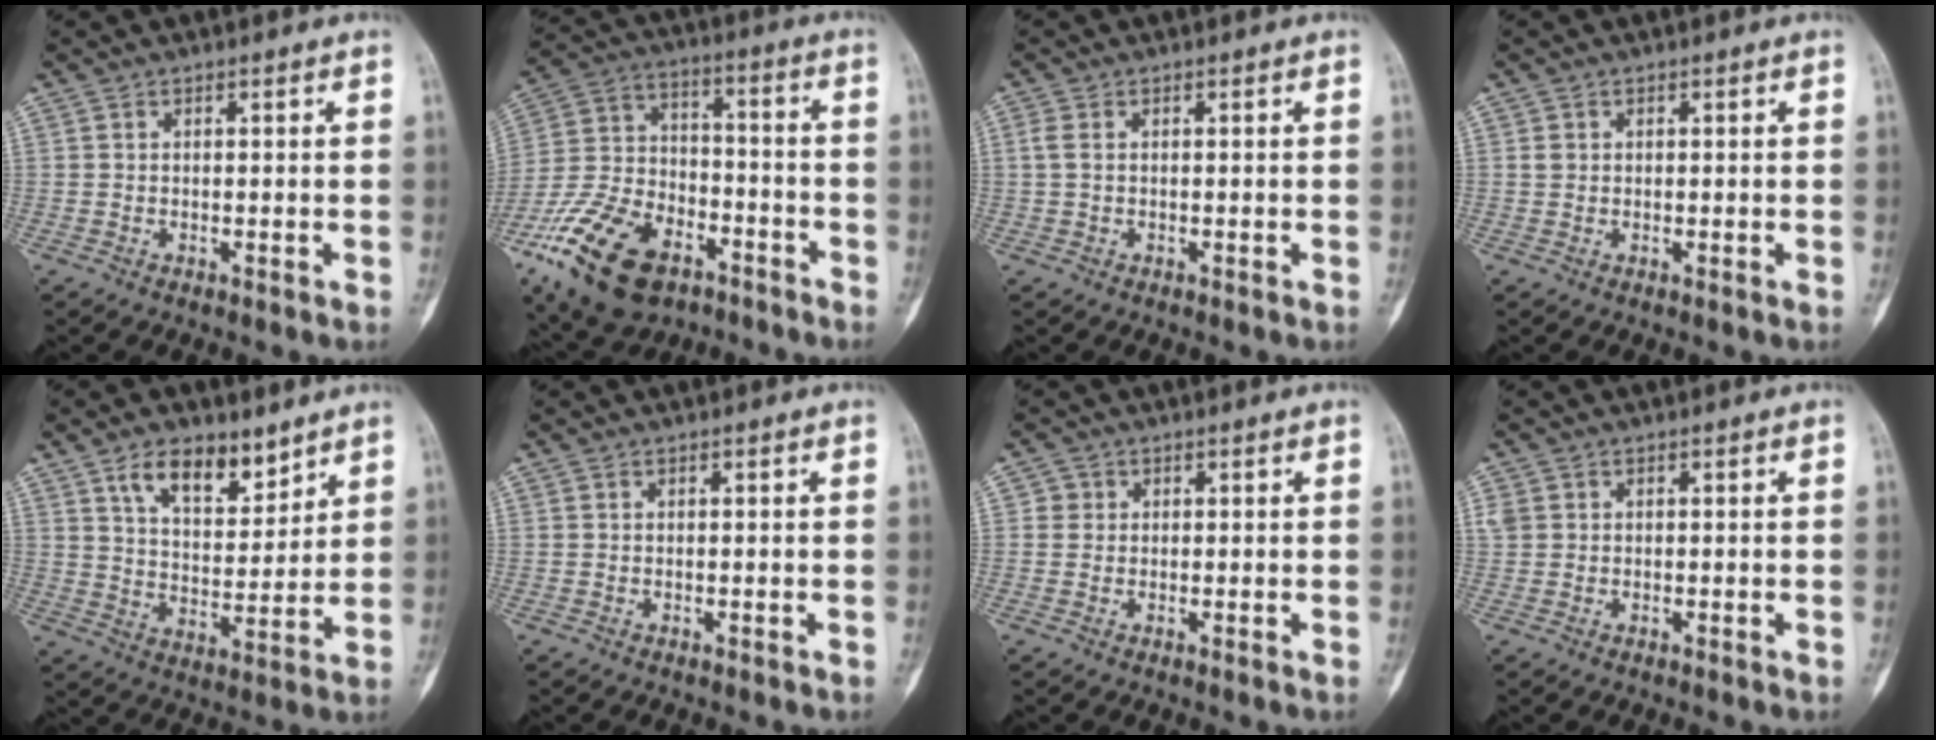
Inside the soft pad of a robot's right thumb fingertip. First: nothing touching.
{"total": 21.2, "force": [-11.7, 12.0, 13.0], "torque": [-0.253, 0.056, -0.209]}
{"total": 1.7, "force": [0.3, 0.9, 1.3], "torque": [-0.044, 0.003, 0.007]}
{"total": 0.9, "force": [0.2, 0.8, 0.3], "torque": [-0.006, 0.003, 0.008]}
{"total": 11.2, "force": [7.3, 5.5, 6.5], "torque": [-0.083, -0.050, 0.133]}
{"total": 0.0}
{"total": 1.6, "force": [0.3, 1.5, 0.2], "torque": [0.004, 0.003, 0.004]}
{"total": 2.2, "force": [0.6, 2.0, 0.9], "torque": [-0.020, 0.011, 0.016]}